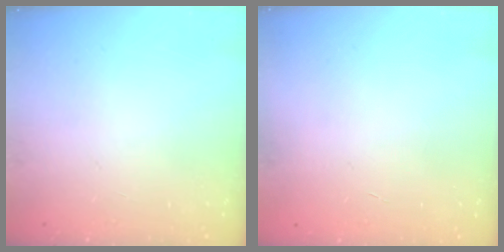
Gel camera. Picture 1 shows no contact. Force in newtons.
{"total": 0.6, "press": 0.6, "slide": 0.2}